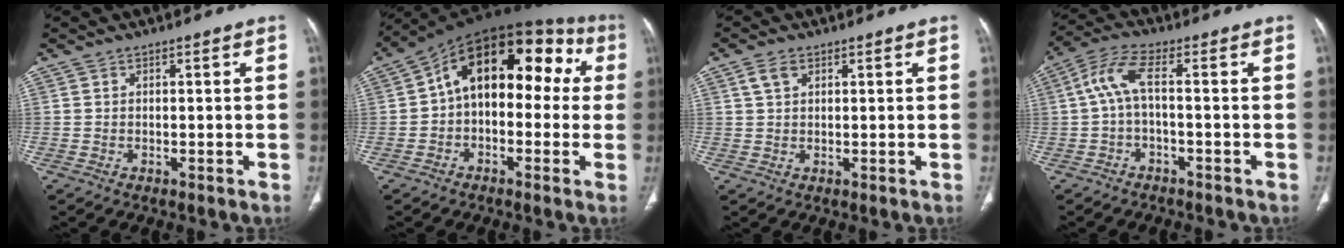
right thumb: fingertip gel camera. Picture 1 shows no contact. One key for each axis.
{"total": 17.7, "fx": 2.0, "fy": 10.7, "fz": 14.0, "tx": -0.156, "ty": 0.062, "tz": 0.016}
{"total": 2.8, "fx": 1.4, "fy": 1.7, "fz": 1.7, "tx": -0.032, "ty": 0.003, "tz": 0.031}
{"total": 6.0, "fx": -0.7, "fy": 1.6, "fz": 5.7, "tx": -0.139, "ty": 0.034, "tz": -0.017}